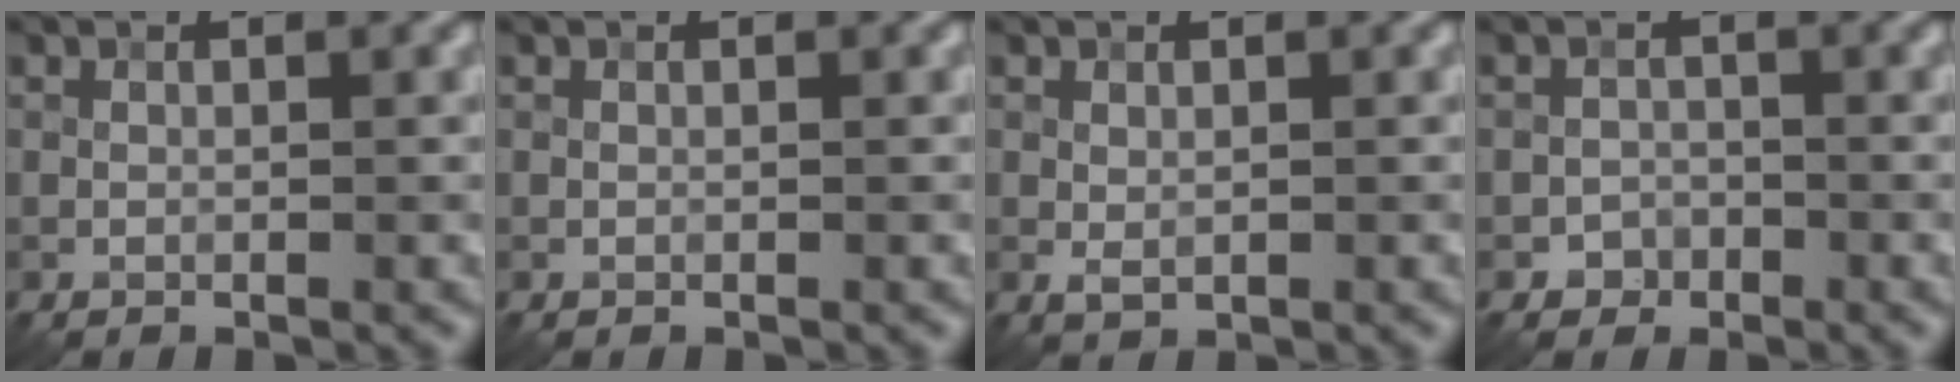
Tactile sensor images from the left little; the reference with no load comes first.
{"total": 0.0}
{"total": 1.0, "force": [0.0, 0.7, 0.7], "torque": [-0.015, -0.003, 0.003]}
{"total": 1.4, "force": [-0.8, 1.1, 0.0], "torque": [0.010, 0.006, -0.015]}